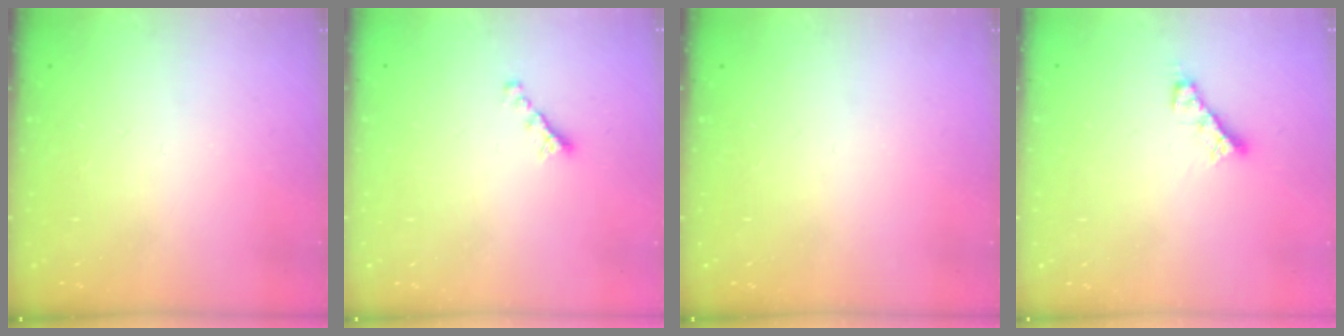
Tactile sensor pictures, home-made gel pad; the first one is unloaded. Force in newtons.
{"total": 2.7, "press": 2.6, "slide": 0.8}
{"total": 0.0}
{"total": 4.8, "press": 4.8, "slide": 0.3}